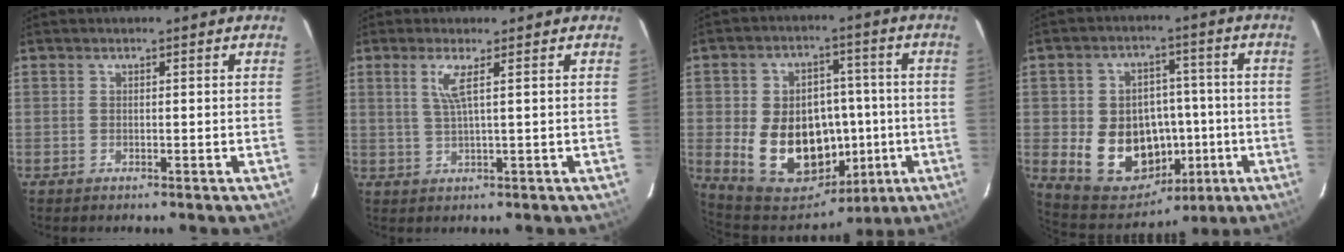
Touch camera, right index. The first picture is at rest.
{"total": 3.4, "force": [1.3, -0.5, 3.1], "torque": [-0.061, -0.003, 0.028]}
{"total": 19.4, "force": [-3.4, 14.8, 12.2], "torque": [-0.264, 0.019, -0.023]}
{"total": 16.5, "force": [-3.4, 13.4, 8.9], "torque": [-0.201, 0.017, -0.027]}